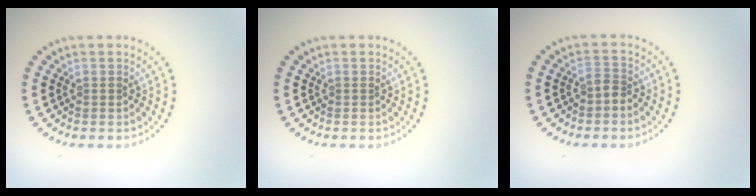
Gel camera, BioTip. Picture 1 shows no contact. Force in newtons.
{"total": 0.0}
{"total": 1.4, "press": 1.0, "slide": 1.0}